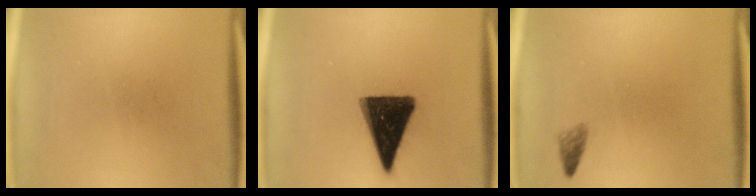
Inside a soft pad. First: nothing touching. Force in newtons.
{"total": 15.0}
{"total": 1.1}